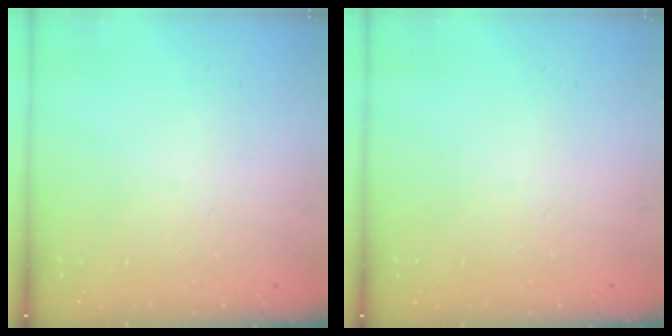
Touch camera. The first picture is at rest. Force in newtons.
{"total": 0.0}